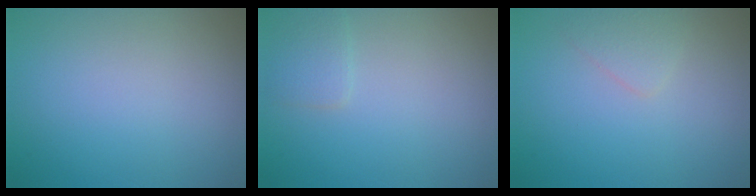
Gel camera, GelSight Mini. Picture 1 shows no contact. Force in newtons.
{"total": 1.5, "press": 1.5, "slide": 0.0}
{"total": 1.4, "press": 1.4, "slide": 0.0}